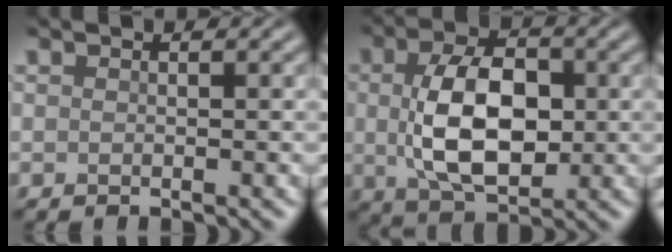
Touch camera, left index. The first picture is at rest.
{"total": 8.6, "force": [0.1, 5.1, 6.9], "torque": [-0.137, 0.001, 0.002]}